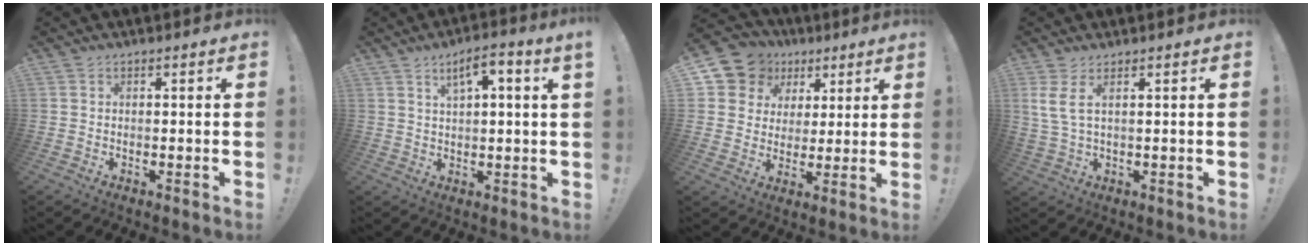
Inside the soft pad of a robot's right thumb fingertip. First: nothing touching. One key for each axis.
{"total": 5.4, "fx": 2.6, "fy": 0.4, "fz": 4.7, "tx": -0.078, "ty": -0.008, "tz": 0.040}
{"total": 10.2, "fx": 4.9, "fy": 8.7, "fz": 2.2, "tx": -0.036, "ty": -0.032, "tz": 0.102}
{"total": 4.6, "fx": 2.3, "fy": 0.7, "fz": 4.0, "tx": -0.070, "ty": -0.014, "tz": 0.043}